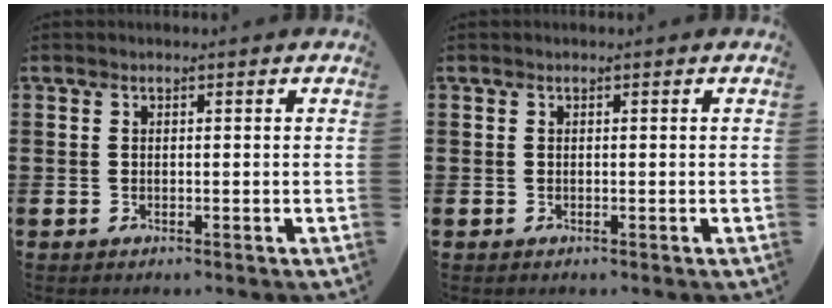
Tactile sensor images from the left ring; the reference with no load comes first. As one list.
[{"total": 0.0}]